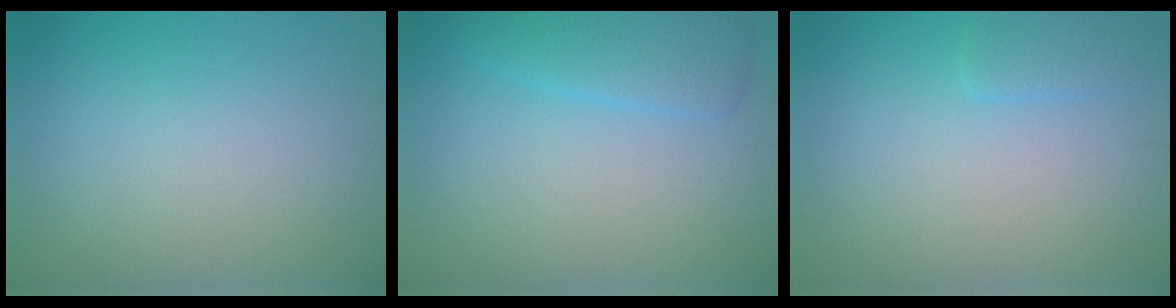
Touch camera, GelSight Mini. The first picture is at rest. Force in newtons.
{"total": 3.2, "press": 3.2, "slide": 0.1}
{"total": 1.6, "press": 1.5, "slide": 0.2}